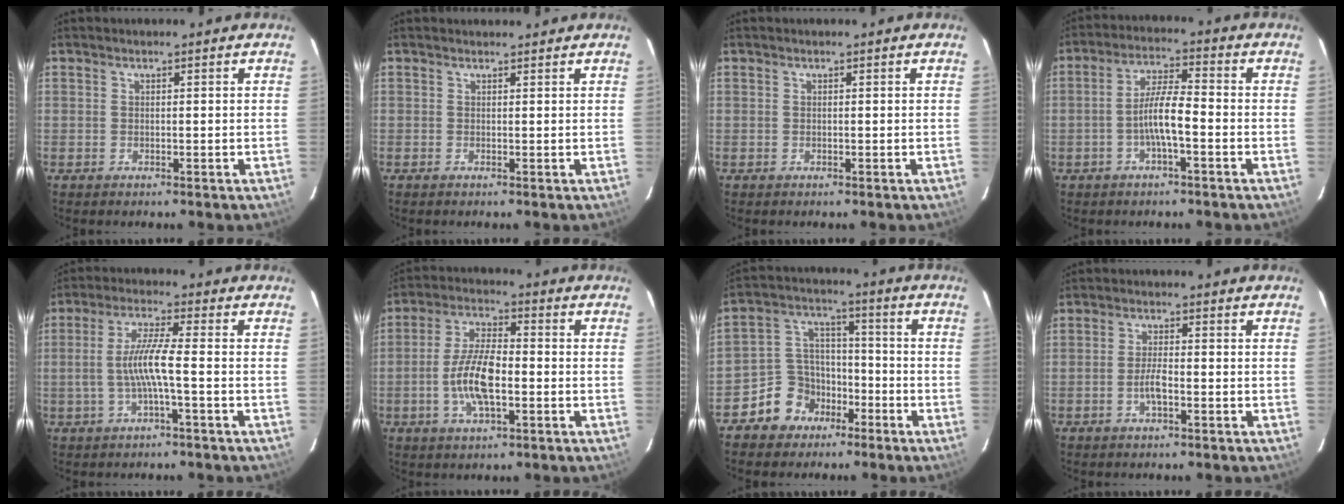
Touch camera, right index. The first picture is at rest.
{"total": 1.0, "force": [0.9, 0.5, 0.1], "torque": [-0.008, 0.004, 0.011]}
{"total": 0.0}
{"total": 6.3, "force": [-2.3, 0.9, 5.8], "torque": [-0.115, 0.007, -0.041]}
{"total": 6.9, "force": [-1.6, -0.1, 6.7], "torque": [-0.141, 0.002, -0.027]}
{"total": 9.9, "force": [-2.5, 3.6, 8.9], "torque": [-0.181, 0.004, -0.048]}
{"total": 9.5, "force": [-5.9, 7.3, 1.8], "torque": [-0.042, 0.043, -0.097]}
{"total": 3.1, "force": [-1.3, 0.7, 2.7], "torque": [-0.057, 0.002, -0.026]}